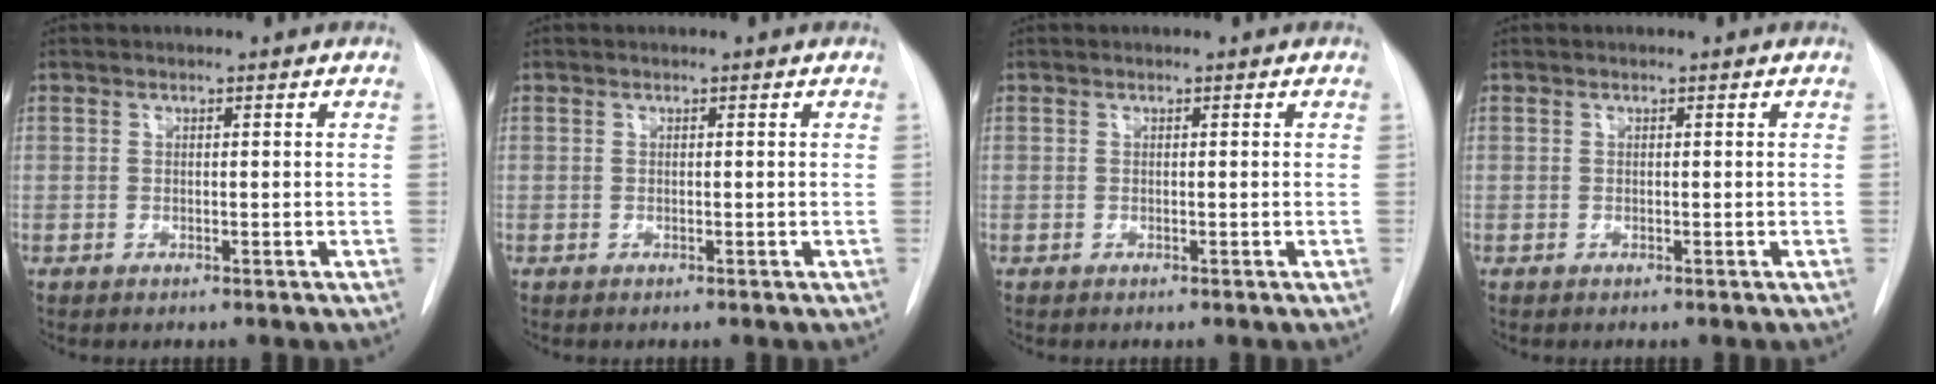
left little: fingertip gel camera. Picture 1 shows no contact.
{"total": 0.0}
{"total": 0.0}
{"total": 0.0}